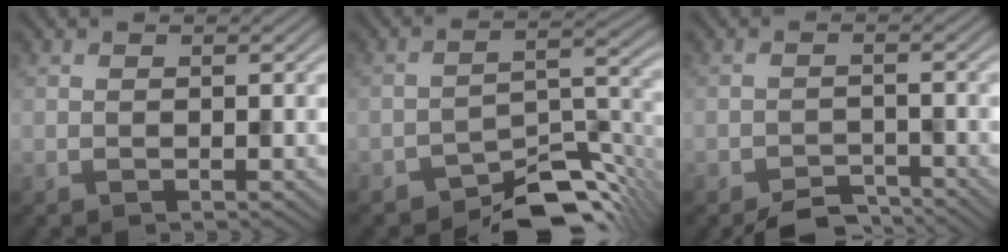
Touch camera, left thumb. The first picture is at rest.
{"total": 8.8, "force": [-7.0, 3.3, 4.3], "torque": [-0.043, 0.002, -0.127]}
{"total": 3.6, "force": [-3.3, 1.1, 1.1], "torque": [-0.017, -0.002, -0.059]}